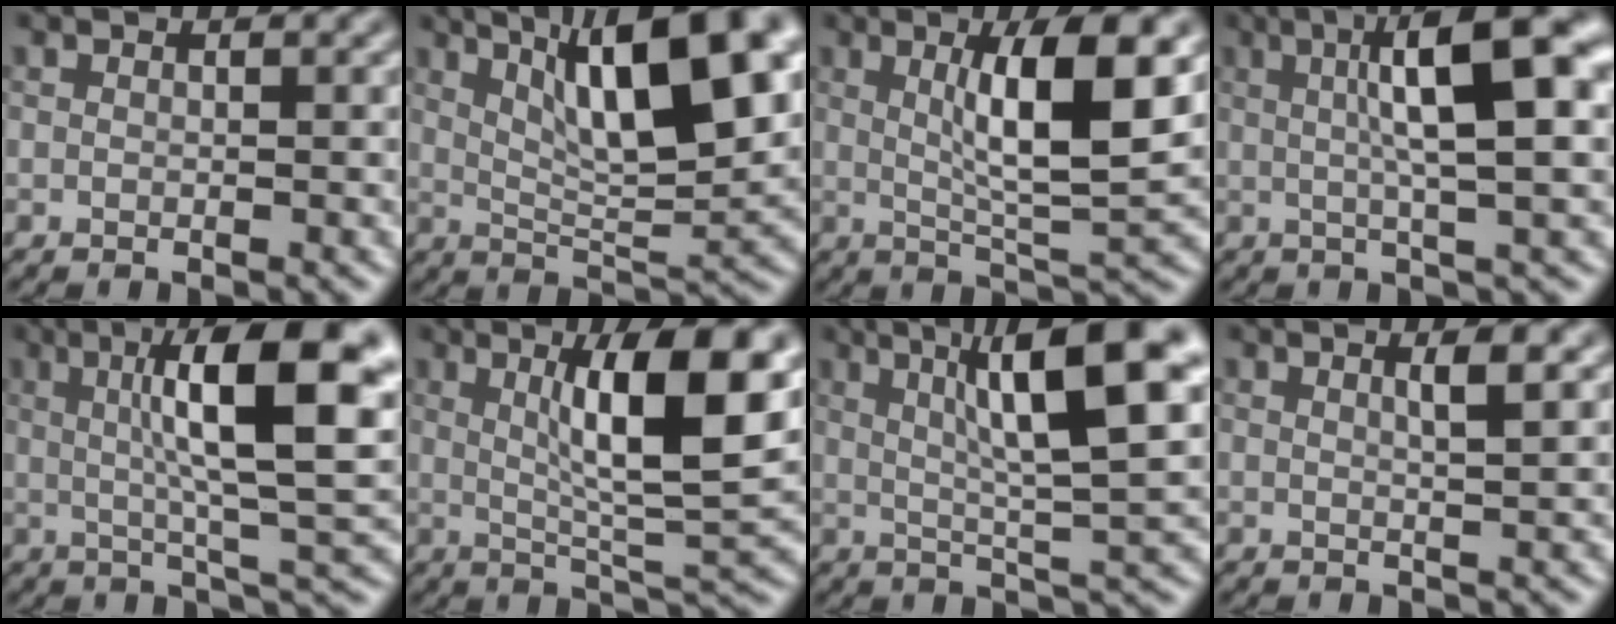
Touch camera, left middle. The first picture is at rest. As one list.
[{"total": 11.9, "force": [5.1, 3.0, 10.3], "torque": [-0.149, 0.014, 0.084]}, {"total": 7.8, "force": [1.9, 1.6, 7.4], "torque": [-0.113, -0.004, 0.035]}, {"total": 9.9, "force": [2.3, 2.3, 9.4], "torque": [-0.123, 0.021, 0.031]}, {"total": 12.2, "force": [2.8, 2.5, 11.6], "torque": [-0.160, 0.015, 0.039]}, {"total": 9.9, "force": [2.7, 2.0, 9.3], "torque": [-0.135, -0.001, 0.049]}, {"total": 11.0, "force": [3.8, 2.0, 10.2], "torque": [-0.139, 0.016, 0.059]}, {"total": 2.2, "force": [0.9, 0.5, 2.0], "torque": [-0.022, 0.004, 0.008]}]